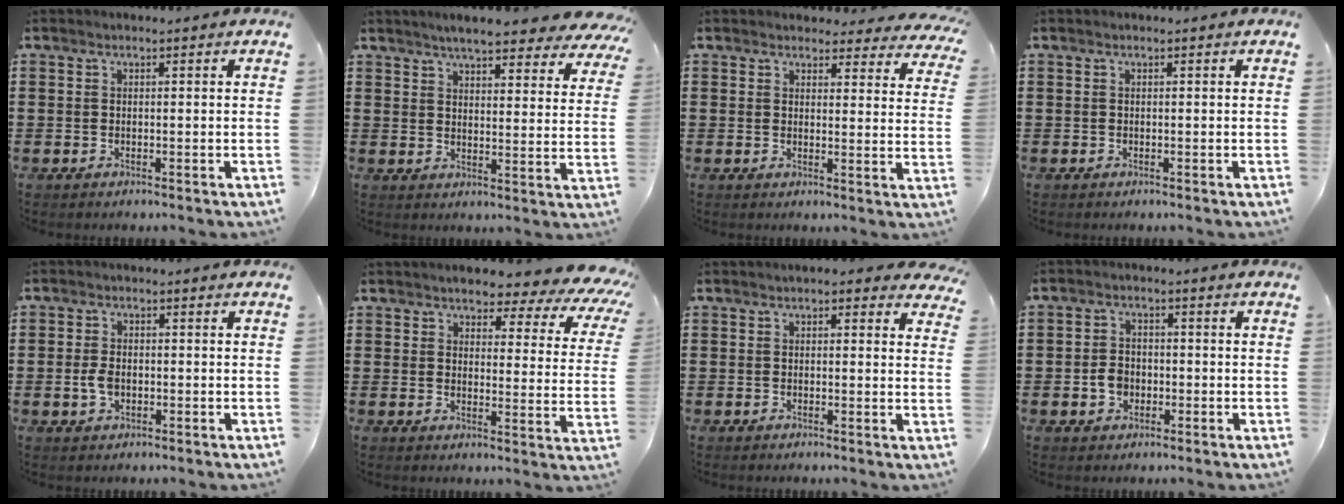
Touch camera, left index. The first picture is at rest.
{"total": 5.7, "force": [5.2, 0.3, 2.2], "torque": [-0.054, -0.023, 0.090]}
{"total": 3.7, "force": [3.5, 1.1, 0.6], "torque": [-0.019, -0.012, 0.062]}
{"total": 0.0}
{"total": 3.0, "force": [-0.4, 1.8, 2.3], "torque": [-0.059, -0.002, -0.012]}
{"total": 4.6, "force": [4.0, 0.9, 2.0], "torque": [-0.044, -0.031, 0.061]}
{"total": 1.7, "force": [1.3, 1.0, 0.5], "torque": [-0.008, 0.002, 0.022]}
{"total": 3.5, "force": [-0.9, 2.7, 2.1], "torque": [-0.050, 0.000, -0.020]}